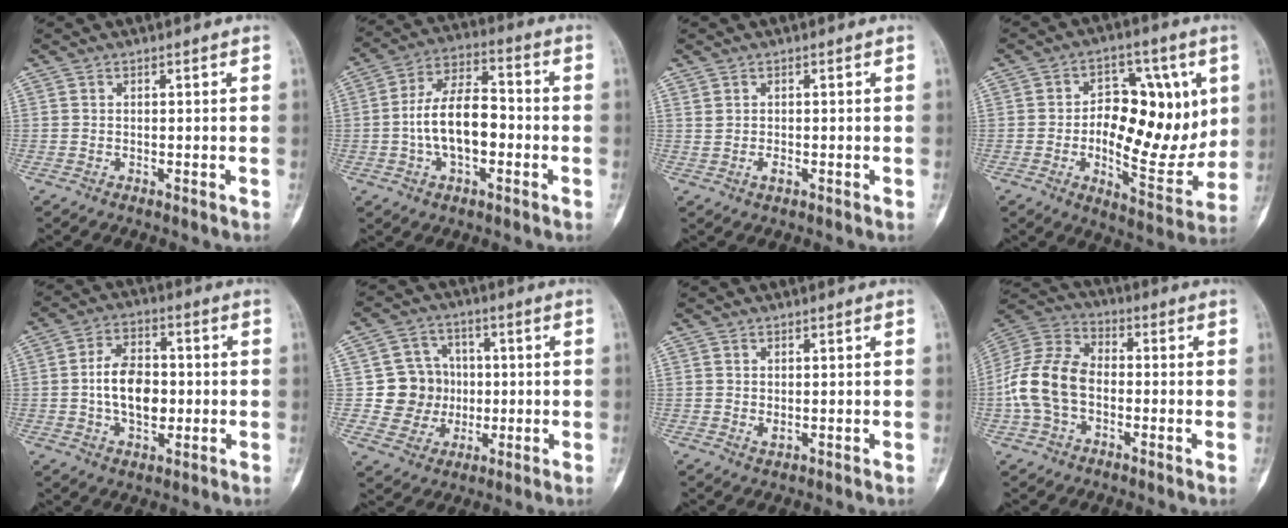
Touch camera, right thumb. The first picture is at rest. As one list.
[{"total": 13.1, "force": [-2.0, 7.0, 10.8], "torque": [-0.186, 0.036, -0.042]}, {"total": 1.5, "force": [-0.1, 0.9, 1.2], "torque": [-0.024, 0.002, 0.002]}, {"total": 18.6, "force": [1.5, 10.3, 15.4], "torque": [-0.171, -0.010, 0.029]}, {"total": 10.9, "force": [-0.5, 6.9, 8.4], "torque": [-0.123, 0.012, -0.012]}, {"total": 10.2, "force": [0.1, 9.9, 2.8], "torque": [0.004, 0.016, 0.007]}, {"total": 1.1, "force": [0.1, 0.7, 0.8], "torque": [-0.014, -0.003, 0.006]}, {"total": 13.3, "force": [-2.2, 9.1, 9.4], "torque": [-0.189, 0.038, -0.050]}]